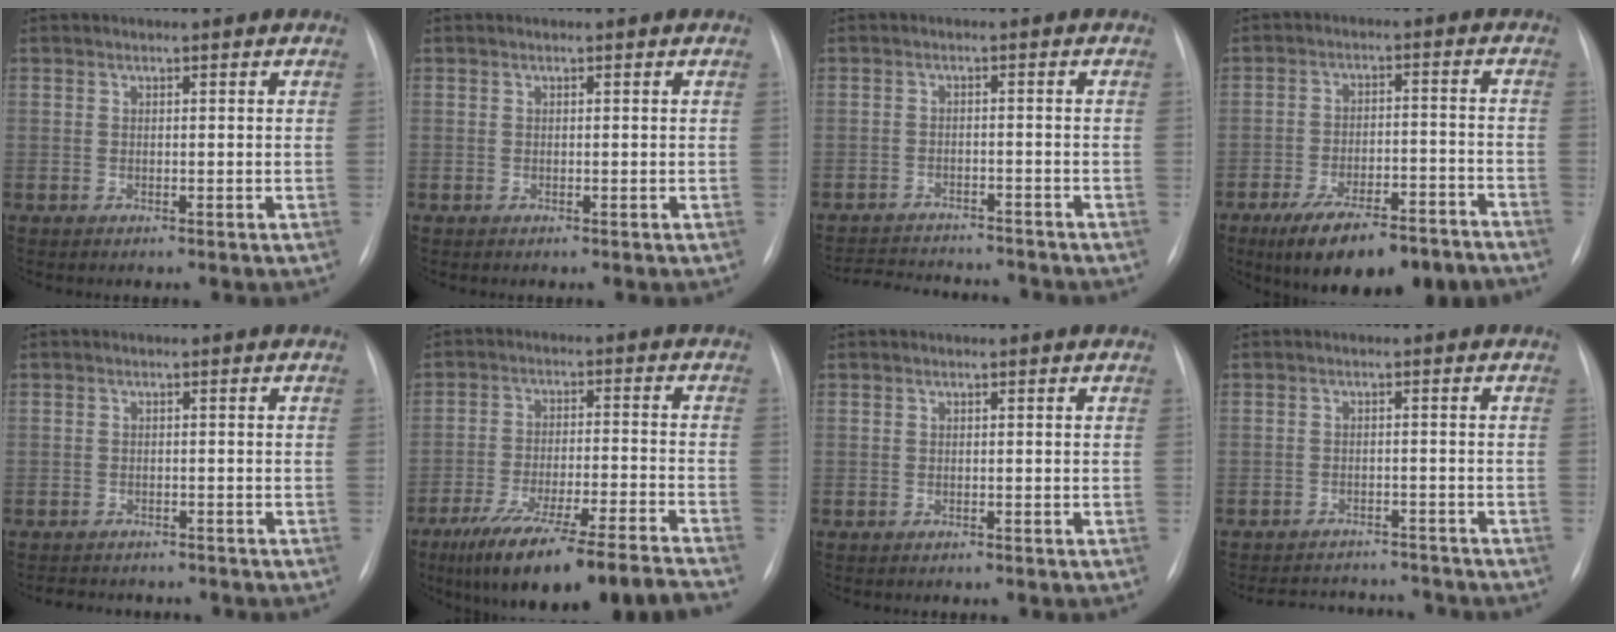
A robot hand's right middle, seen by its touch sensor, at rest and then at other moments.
{"total": 0.0}
{"total": 11.5, "force": [-10.9, 2.1, 3.0], "torque": [-0.058, 0.004, -0.148]}
{"total": 15.1, "force": [-11.7, 4.0, 8.7], "torque": [-0.117, 0.006, -0.179]}
{"total": 5.7, "force": [-5.0, 2.4, 1.4], "torque": [-0.017, 0.001, -0.063]}
{"total": 18.2, "force": [-14.8, -0.3, 10.5], "torque": [-0.145, -0.021, -0.237]}
{"total": 0.0}
{"total": 9.4, "force": [-9.1, 2.2, 1.4], "torque": [-0.024, 0.012, -0.117]}